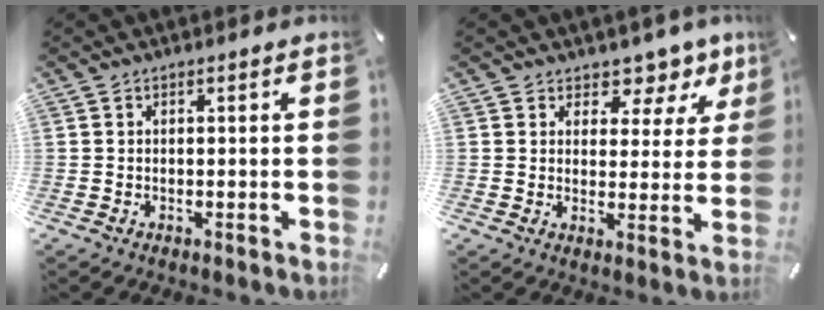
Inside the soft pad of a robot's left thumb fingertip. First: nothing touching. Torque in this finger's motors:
{"motor_torque": [0.15, 0.04, 0.09, 0.06, -0.05]}